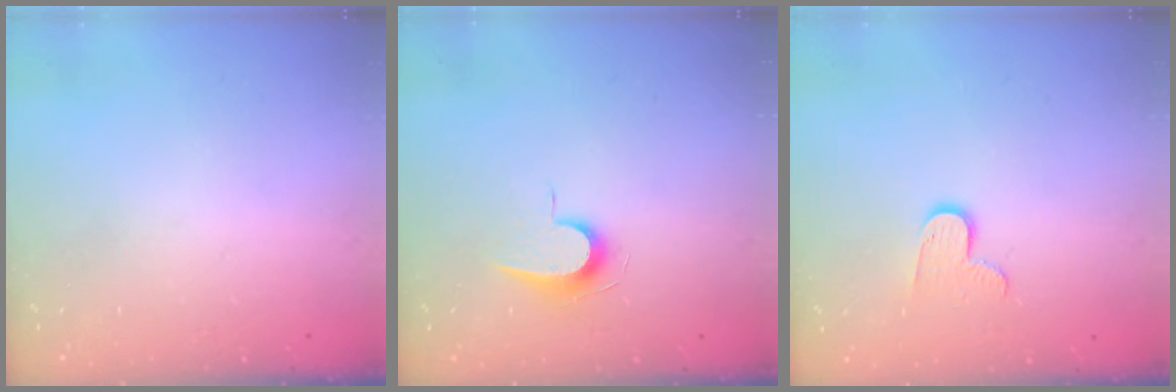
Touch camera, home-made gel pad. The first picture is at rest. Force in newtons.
{"total": 7.1, "press": 7.0, "slide": 0.7}
{"total": 7.6, "press": 7.6, "slide": 0.5}